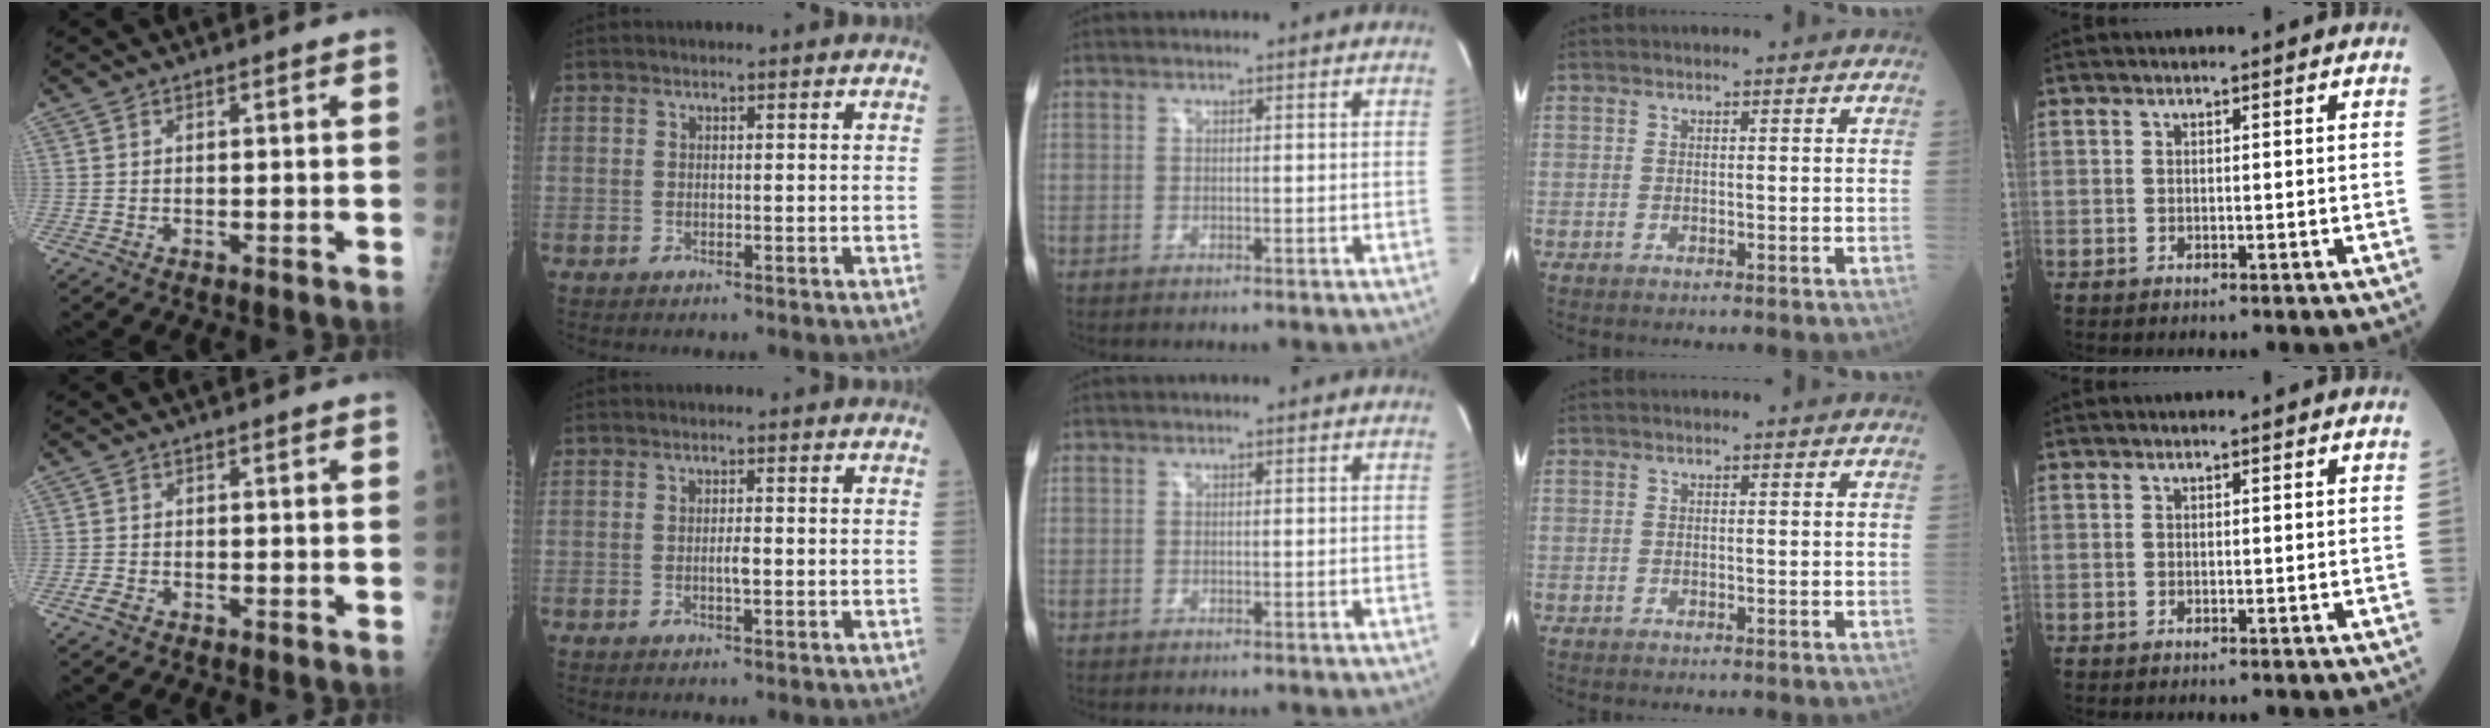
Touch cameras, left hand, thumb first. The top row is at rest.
{"thumb": {"total": 1.6, "force": [-1.1, 1.0, 0.7], "torque": [-0.015, 0.002, -0.021]}, "index": {"total": 1.4, "force": [-0.5, 0.2, 1.3], "torque": [-0.025, -0.004, -0.008]}}